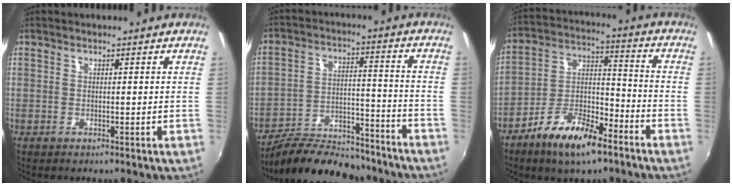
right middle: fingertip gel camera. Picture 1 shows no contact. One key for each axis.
{"total": 18.6, "fx": -16.0, "fy": 6.3, "fz": 7.2, "tx": -0.138, "ty": 0.016, "tz": -0.234}
{"total": 13.6, "fx": -8.3, "fy": 5.3, "fz": 9.3, "tx": -0.179, "ty": 0.004, "tz": -0.146}